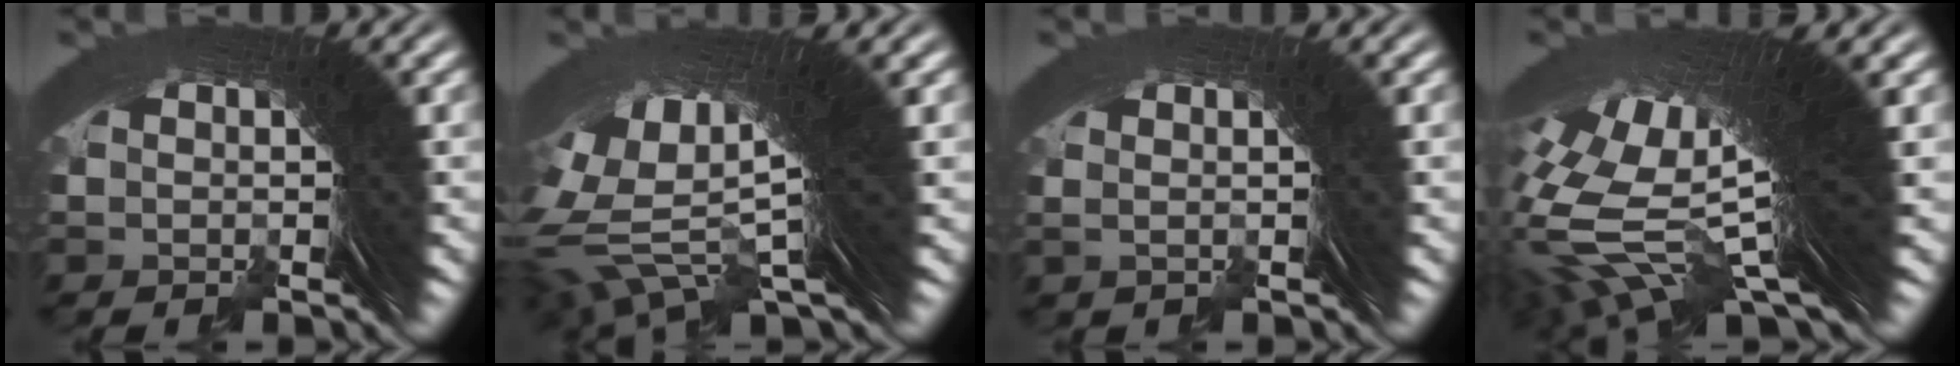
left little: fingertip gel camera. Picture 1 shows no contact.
{"total": 15.4, "force": [4.1, 8.6, 12.1], "torque": [-0.241, -0.016, 0.065]}
{"total": 1.0, "force": [0.1, 0.0, 1.0], "torque": [-0.012, 0.007, -0.001]}
{"total": 20.1, "force": [3.2, 10.0, 17.2], "torque": [-0.323, -0.023, 0.059]}